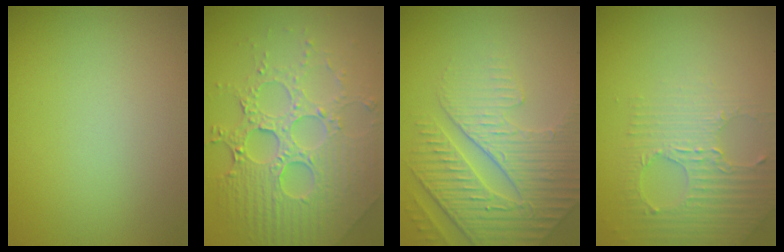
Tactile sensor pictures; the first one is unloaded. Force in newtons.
{"total": 8.1, "press": 5.8, "slide": 5.6}
{"total": 5.1, "press": 4.7, "slide": 1.9}
{"total": 2.8, "press": 2.7, "slide": 0.9}